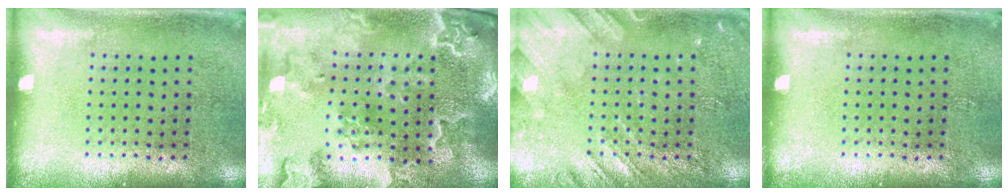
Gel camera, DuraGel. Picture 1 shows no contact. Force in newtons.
{"total": 2.7, "press": 2.5, "slide": 0.9}
{"total": 2.9, "press": 2.8, "slide": 0.3}
{"total": 0.0}